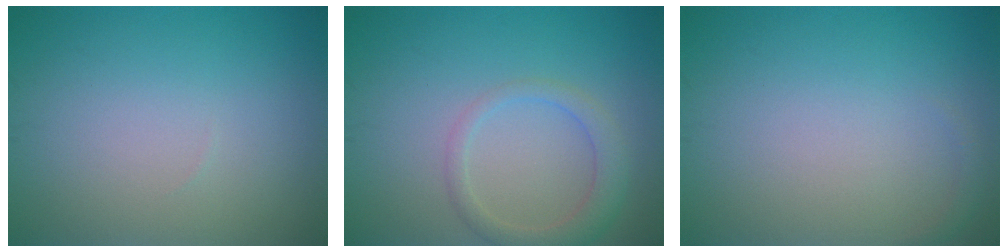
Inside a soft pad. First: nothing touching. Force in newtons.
{"total": 2.6, "press": 2.6, "slide": 0.1}
{"total": 0.6, "press": 0.6, "slide": 0.1}